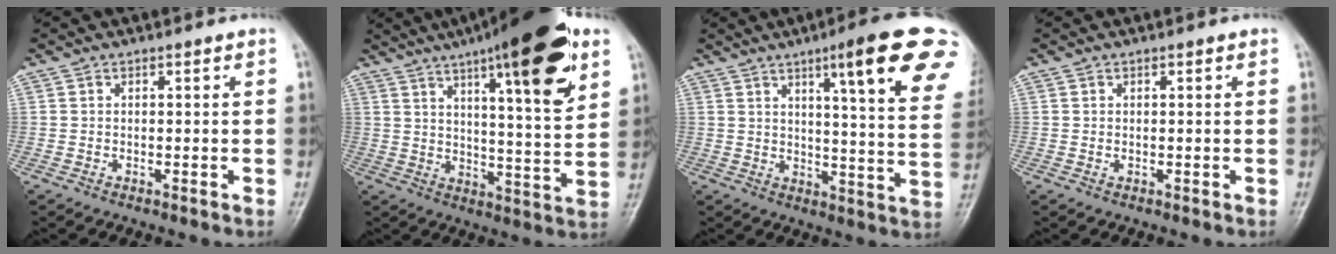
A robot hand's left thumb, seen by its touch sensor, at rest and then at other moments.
{"total": 22.2, "force": [11.8, 4.9, 18.2], "torque": [-0.250, -0.033, 0.173]}
{"total": 19.1, "force": [10.4, 2.5, 15.9], "torque": [-0.185, -0.041, 0.131]}
{"total": 0.7, "force": [0.2, 0.3, 0.6], "torque": [-0.011, 0.003, 0.007]}